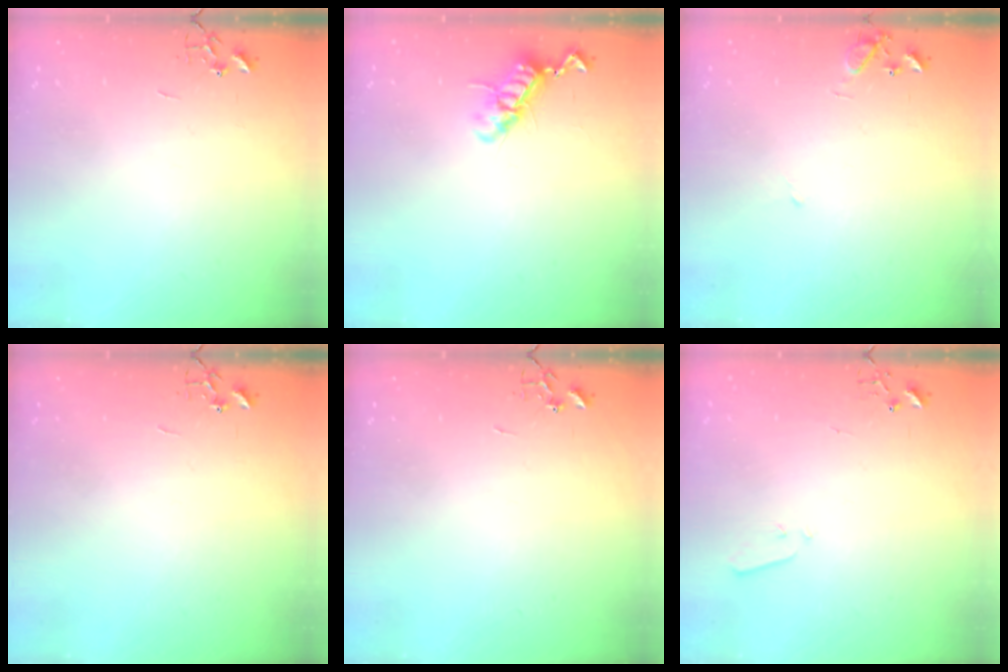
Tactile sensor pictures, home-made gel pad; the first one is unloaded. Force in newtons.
{"total": 11.1, "press": 11.1, "slide": 0.7}
{"total": 8.6, "press": 8.5, "slide": 1.1}
{"total": 0.0}
{"total": 0.0}
{"total": 3.3, "press": 3.2, "slide": 0.5}